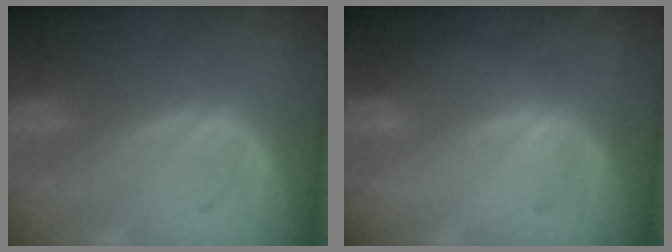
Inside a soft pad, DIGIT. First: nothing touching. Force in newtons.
{"total": 0.0}